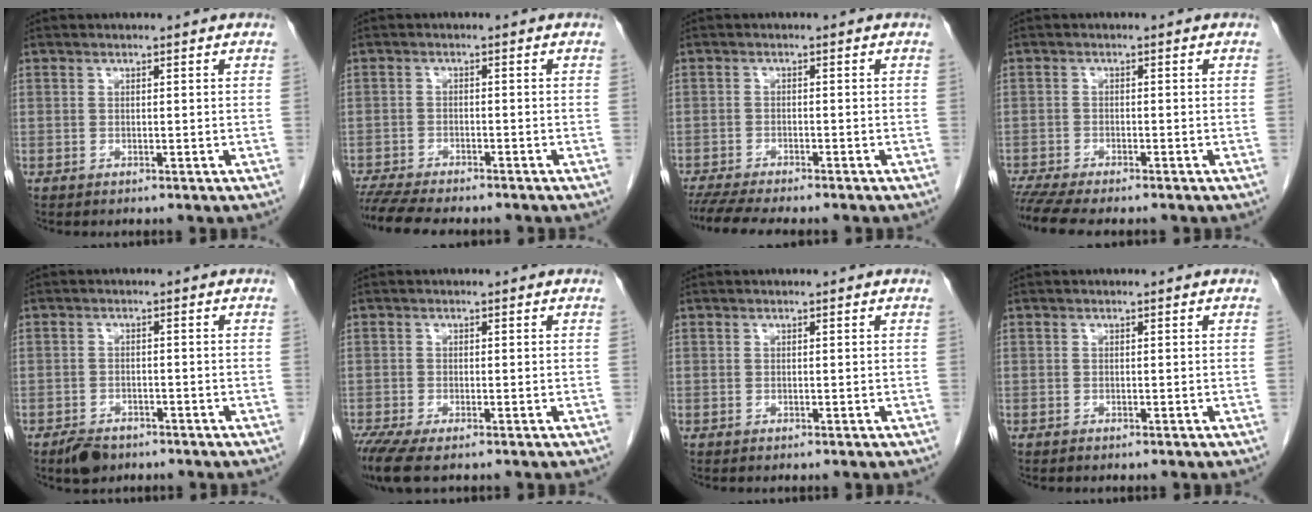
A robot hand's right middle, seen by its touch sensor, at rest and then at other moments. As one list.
[{"total": 10.2, "force": [-9.0, 1.6, 4.6], "torque": [-0.070, -0.012, -0.137]}, {"total": 9.1, "force": [-7.9, 0.9, 4.4], "torque": [-0.064, -0.012, -0.121]}, {"total": 7.3, "force": [-6.3, 0.8, 3.6], "torque": [-0.055, -0.011, -0.101]}, {"total": 3.6, "force": [-2.7, 1.9, 1.5], "torque": [-0.029, -0.002, -0.040]}, {"total": 5.0, "force": [-3.5, 1.0, 3.4], "torque": [-0.066, -0.014, -0.063]}, {"total": 0.0}, {"total": 0.0}]